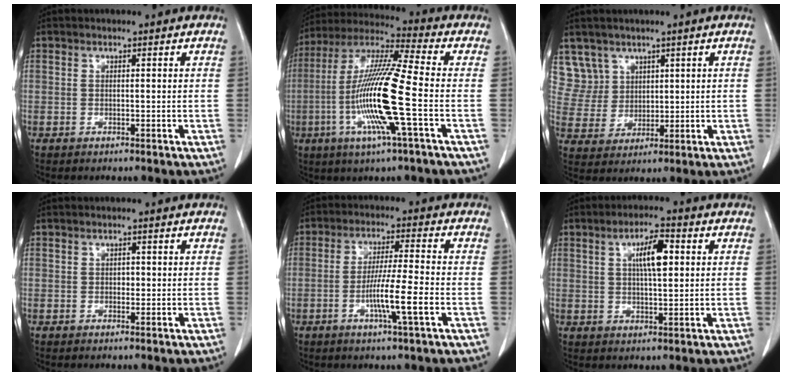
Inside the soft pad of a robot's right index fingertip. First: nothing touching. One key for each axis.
{"total": 15.9, "fx": -3.7, "fy": -0.2, "fz": 15.4, "tx": -0.311, "ty": -0.008, "tz": -0.082}
{"total": 6.4, "fx": 4.0, "fy": 5.0, "fz": -0.4, "tx": 0.015, "ty": 0.007, "tz": 0.089}
{"total": 1.0, "fx": 0.0, "fy": 0.7, "fz": 0.6, "tx": -0.008, "ty": 0.002, "tz": 0.000}
{"total": 8.0, "fx": -2.6, "fy": -0.5, "fz": 7.6, "tx": -0.135, "ty": -0.007, "tz": -0.050}
{"total": 6.4, "fx": 1.8, "fy": 1.6, "fz": 6.0, "tx": -0.104, "ty": 0.007, "tz": 0.031}